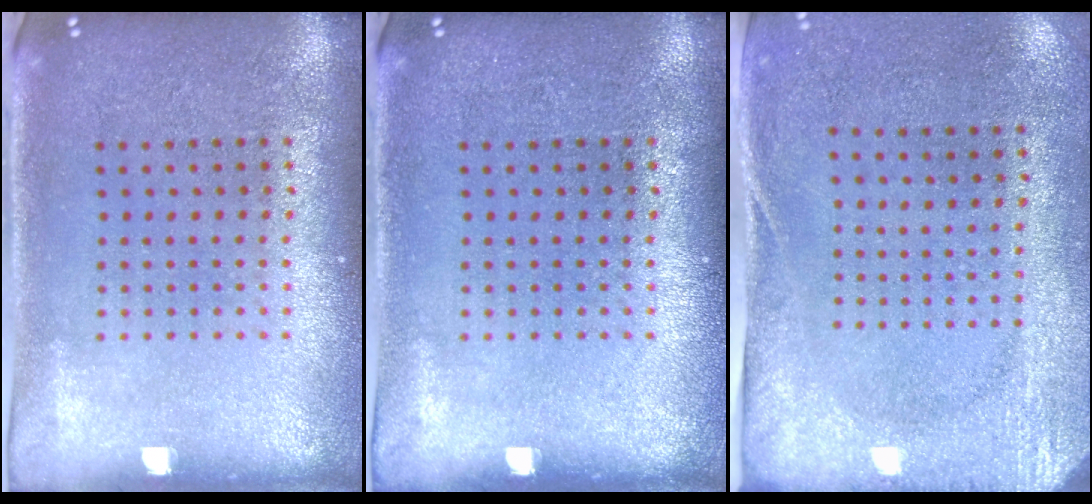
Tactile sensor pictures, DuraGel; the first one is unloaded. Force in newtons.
{"total": 0.0}
{"total": 2.7, "press": 2.1, "slide": 1.7}